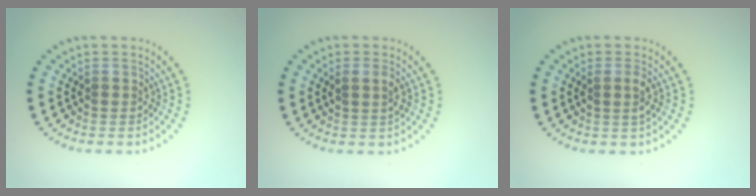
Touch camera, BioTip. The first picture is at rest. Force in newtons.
{"total": 1.4, "press": 1.4, "slide": 0.3}
{"total": 1.2, "press": 1.1, "slide": 0.4}